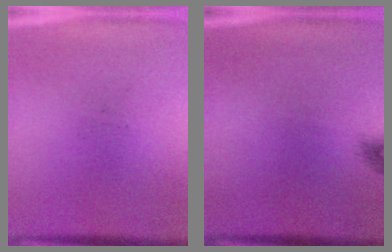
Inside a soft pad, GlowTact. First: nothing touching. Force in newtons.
{"total": 0.9}